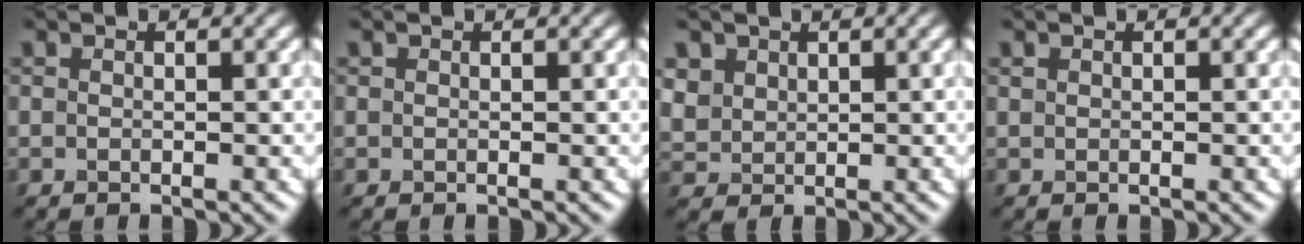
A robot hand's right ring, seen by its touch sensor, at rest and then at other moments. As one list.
[{"total": 0.0}, {"total": 1.3, "force": [0.8, 0.6, -0.9], "torque": [-0.017, -0.003, 0.048]}, {"total": 1.1, "force": [-0.2, -0.7, -0.8], "torque": [-0.001, -0.006, 0.015]}]